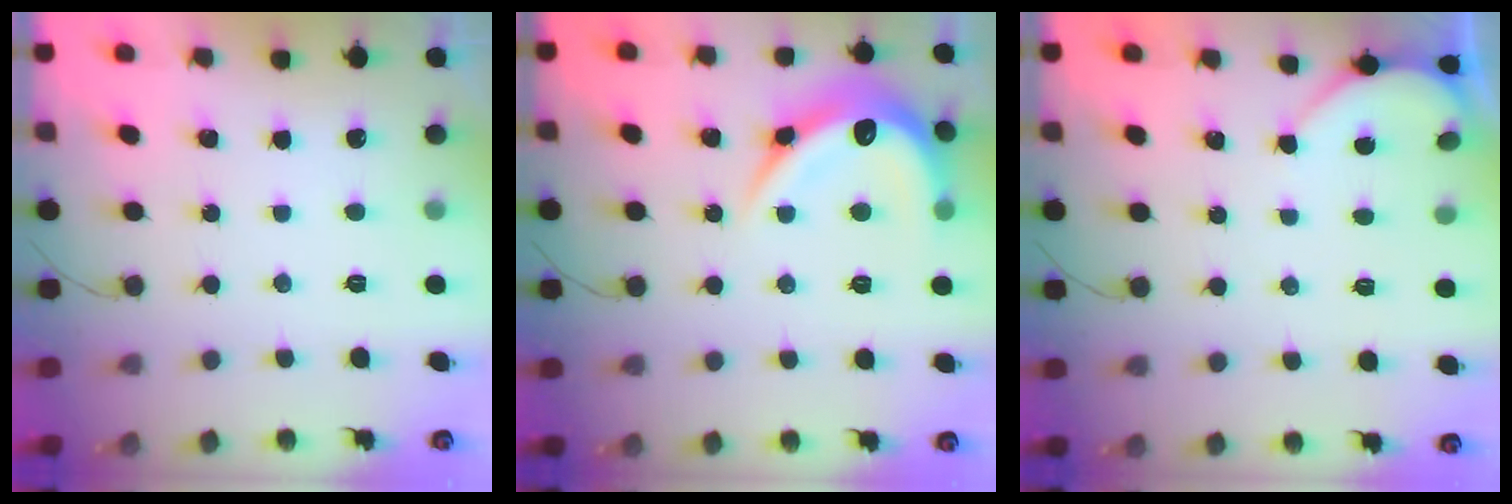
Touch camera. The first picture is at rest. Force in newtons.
{"total": 15.0, "press": 15.0, "slide": 0.3}
{"total": 3.0, "press": 3.0, "slide": 0.2}